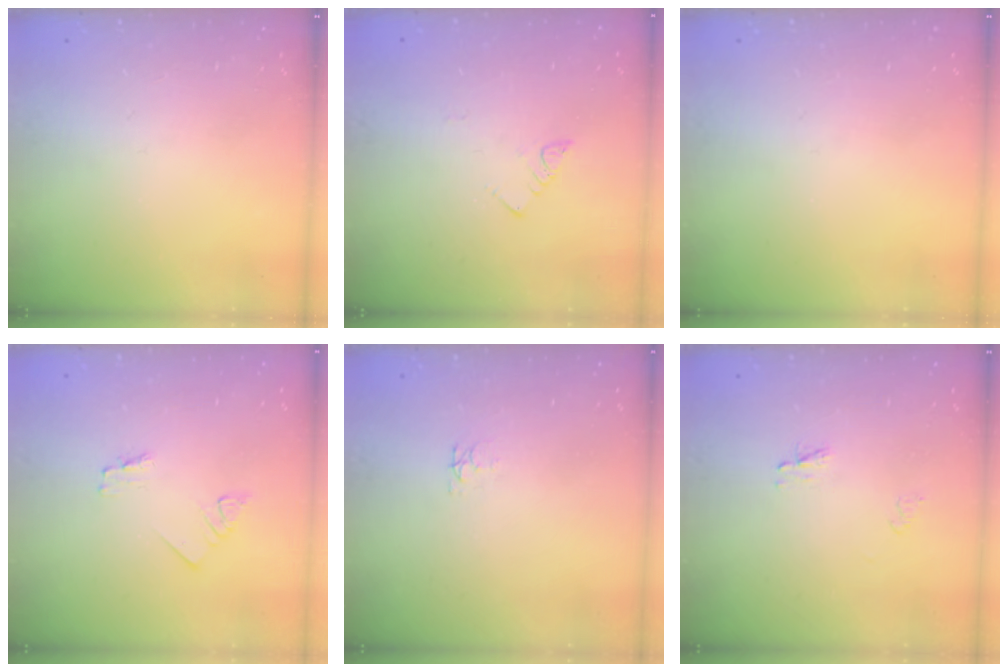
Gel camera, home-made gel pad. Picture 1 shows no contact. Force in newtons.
{"total": 3.2, "press": 3.2, "slide": 0.2}
{"total": 0.0}
{"total": 1.2, "press": 1.2, "slide": 0.0}
{"total": 3.4, "press": 3.4, "slide": 0.4}
{"total": 2.3, "press": 2.2, "slide": 0.2}